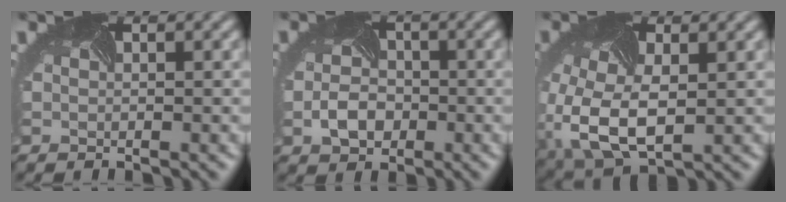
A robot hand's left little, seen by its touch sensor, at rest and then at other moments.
{"total": 3.0, "force": [-1.0, 2.2, 1.8], "torque": [-0.038, -0.005, -0.019]}
{"total": 8.3, "force": [-2.4, 4.8, 6.3], "torque": [-0.172, -0.031, -0.034]}